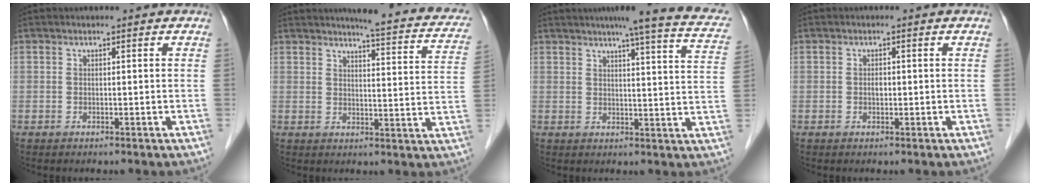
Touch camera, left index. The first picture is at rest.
{"total": 15.8, "force": [13.8, 2.2, 7.4], "torque": [-0.076, -0.030, 0.140]}
{"total": 16.9, "force": [13.8, 1.2, 9.8], "torque": [-0.122, -0.008, 0.146]}
{"total": 1.2, "force": [-0.2, 0.7, 0.9], "torque": [-0.016, 0.003, -0.003]}